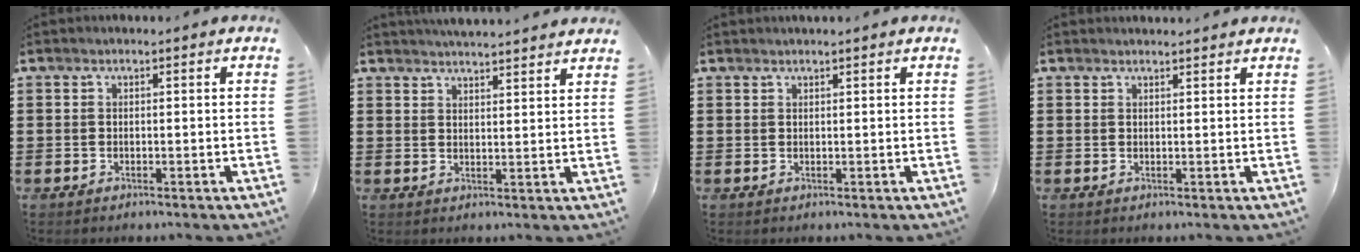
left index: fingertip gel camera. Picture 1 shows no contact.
{"total": 3.3, "force": [3.2, -0.3, 0.3], "torque": [-0.016, -0.013, 0.059]}
{"total": 0.7, "force": [0.7, -0.1, 0.2], "torque": [-0.005, -0.003, 0.013]}
{"total": 1.1, "force": [1.1, 0.0, 0.1], "torque": [-0.005, -0.001, 0.022]}